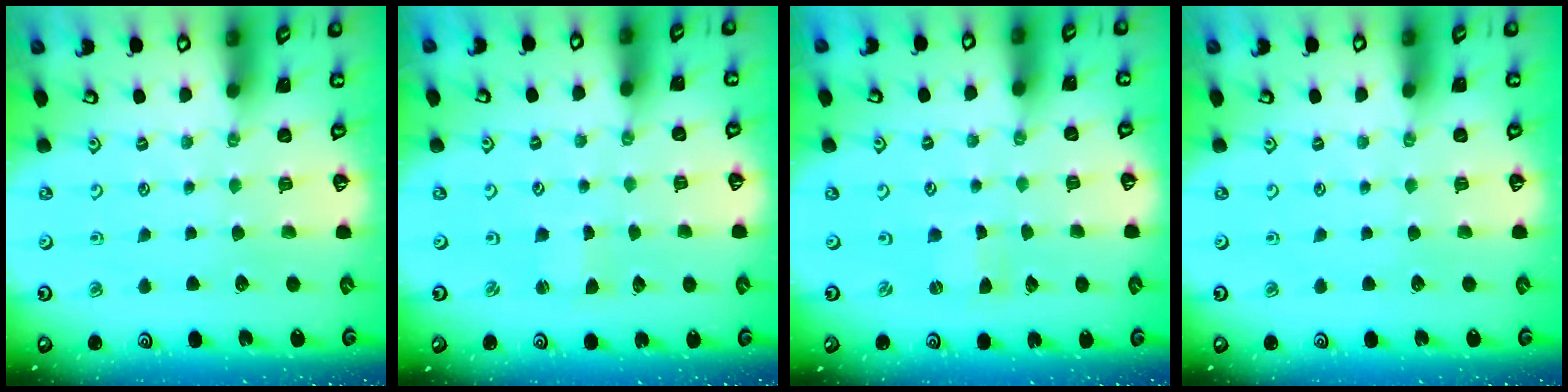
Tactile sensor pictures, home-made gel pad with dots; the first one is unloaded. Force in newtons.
{"total": 0.5, "press": 0.5, "slide": 0.1}
{"total": 0.0}
{"total": 0.0}